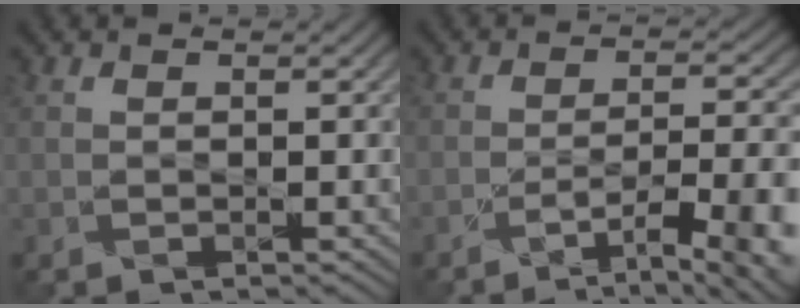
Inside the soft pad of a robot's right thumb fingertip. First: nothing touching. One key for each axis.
{"total": 10.0, "fx": -6.5, "fy": 2.4, "fz": 7.2, "tx": -0.104, "ty": 0.007, "tz": -0.088}